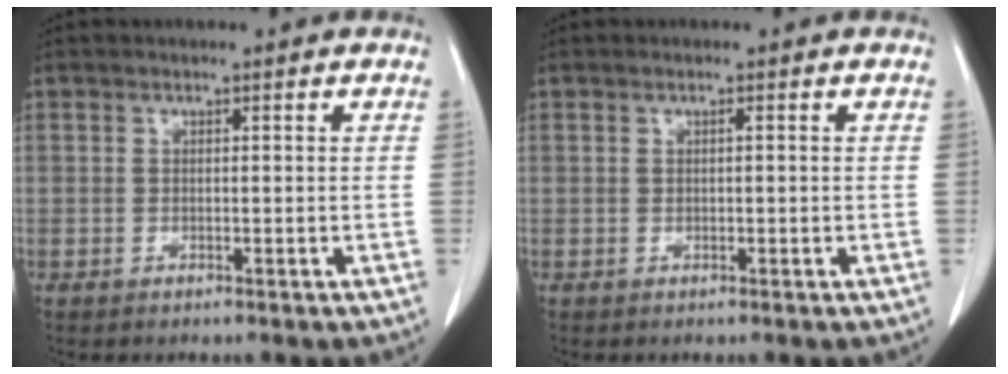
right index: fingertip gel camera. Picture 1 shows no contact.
{"total": 0.0}